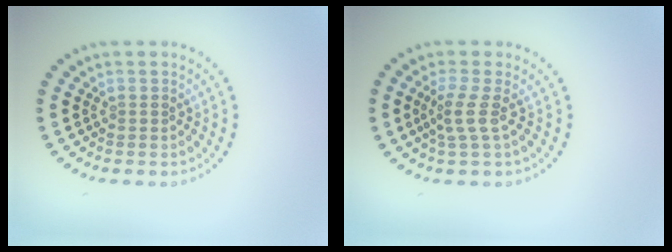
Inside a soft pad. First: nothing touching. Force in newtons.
{"total": 2.1, "press": 1.5, "slide": 1.5}